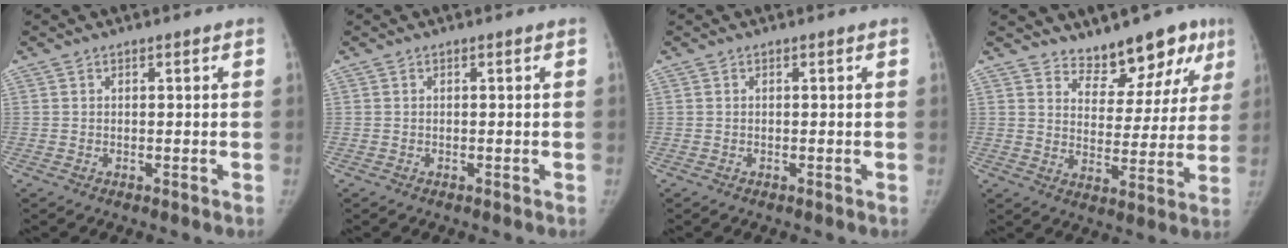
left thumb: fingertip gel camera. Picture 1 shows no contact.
{"total": 0.0}
{"total": 0.0}
{"total": 11.4, "force": [8.9, 5.2, 4.8], "torque": [-0.021, -0.055, 0.128]}